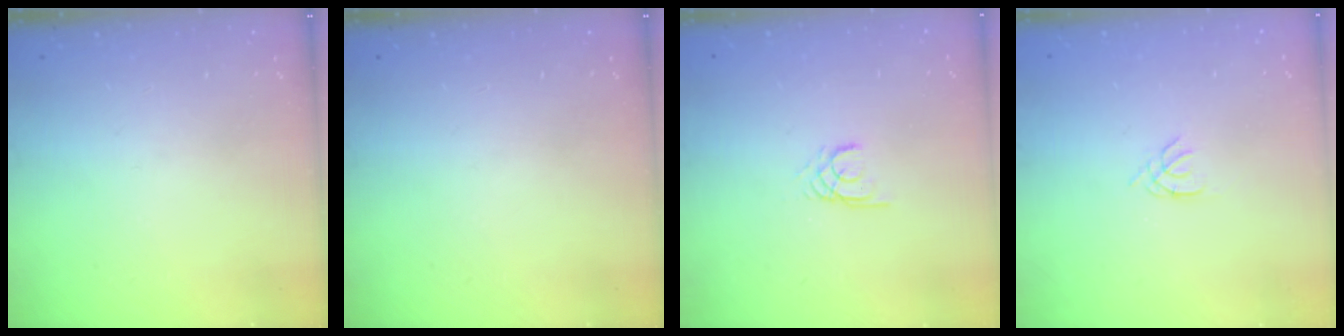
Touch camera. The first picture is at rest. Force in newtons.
{"total": 0.0}
{"total": 2.4, "press": 2.4, "slide": 0.1}
{"total": 1.2, "press": 1.2, "slide": 0.3}